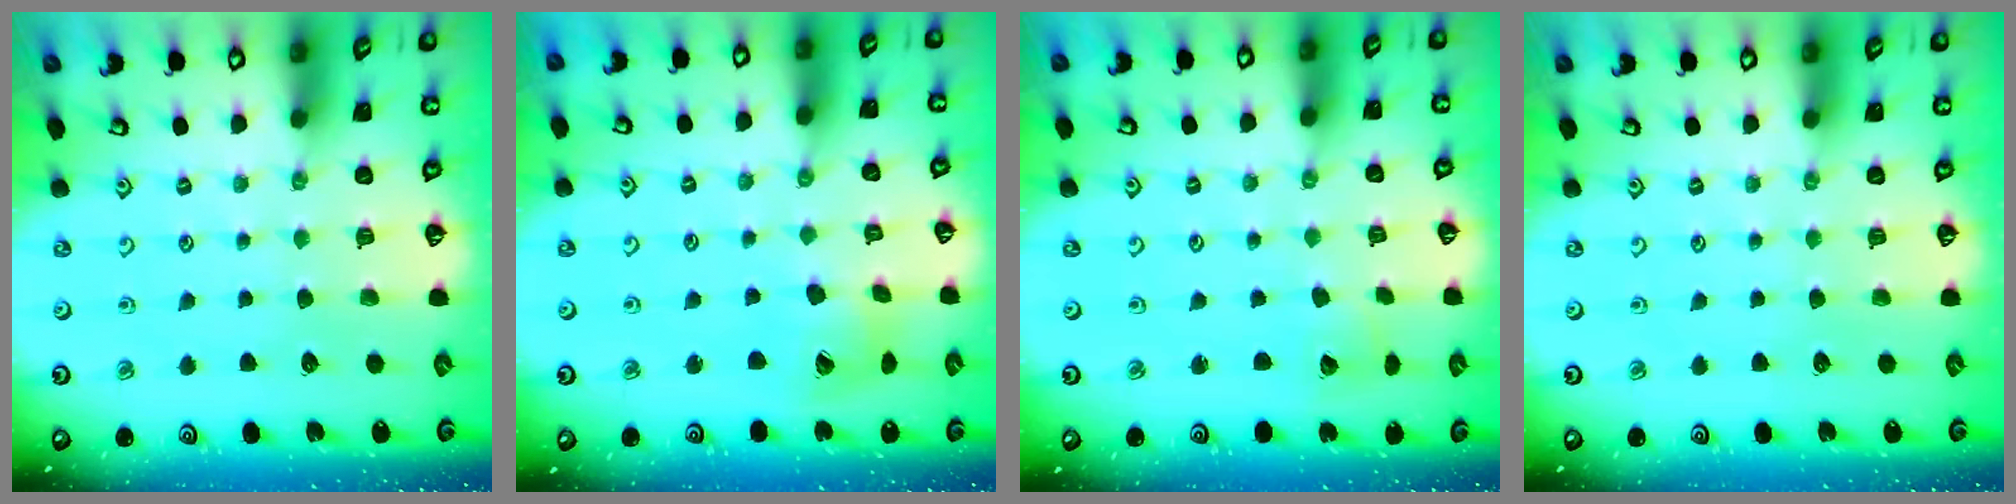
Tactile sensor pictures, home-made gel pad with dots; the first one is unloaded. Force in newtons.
{"total": 11.7, "press": 11.6, "slide": 1.6}
{"total": 3.0, "press": 2.9, "slide": 0.4}
{"total": 0.0}